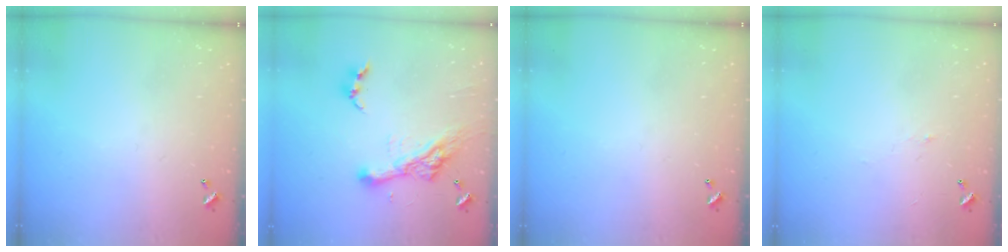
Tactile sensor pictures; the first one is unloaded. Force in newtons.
{"total": 11.0, "press": 10.9, "slide": 1.4}
{"total": 0.0}
{"total": 0.8, "press": 0.6, "slide": 0.6}